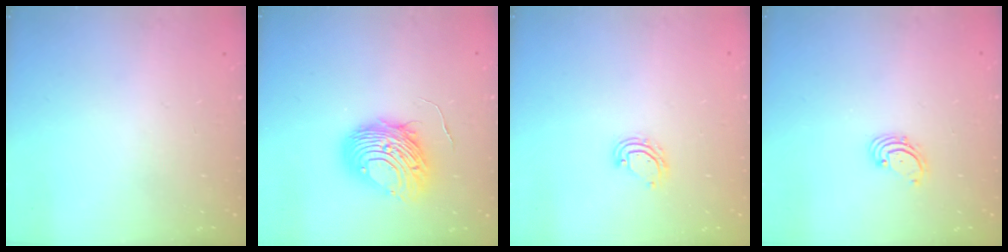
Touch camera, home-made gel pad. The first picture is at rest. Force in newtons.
{"total": 11.0, "press": 11.0, "slide": 0.8}
{"total": 5.2, "press": 5.2, "slide": 0.4}
{"total": 1.9, "press": 1.8, "slide": 0.2}